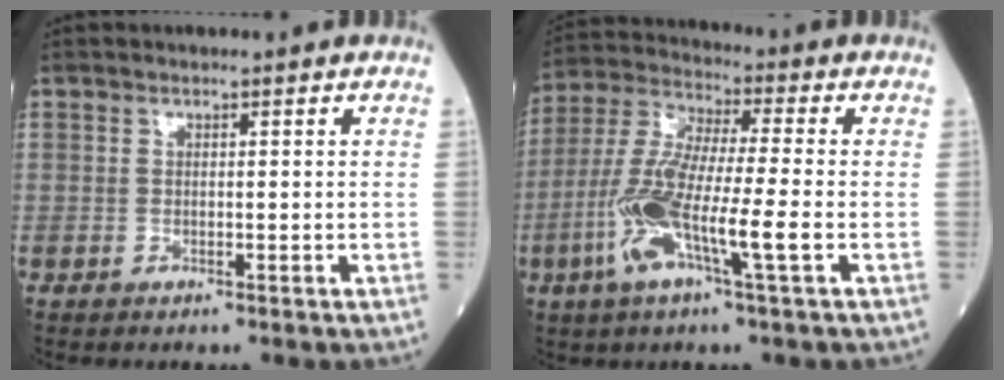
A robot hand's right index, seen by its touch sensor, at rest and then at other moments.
{"total": 12.9, "force": [-3.8, 0.9, 12.3], "torque": [-0.259, -0.006, -0.080]}